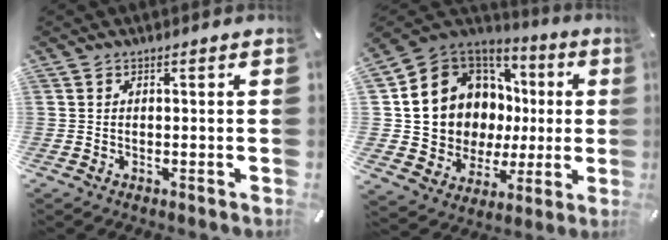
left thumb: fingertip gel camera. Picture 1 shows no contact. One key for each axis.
{"total": 12.6, "fx": 3.1, "fy": 11.6, "fz": 3.8, "tx": -0.071, "ty": -0.053, "tz": 0.084}